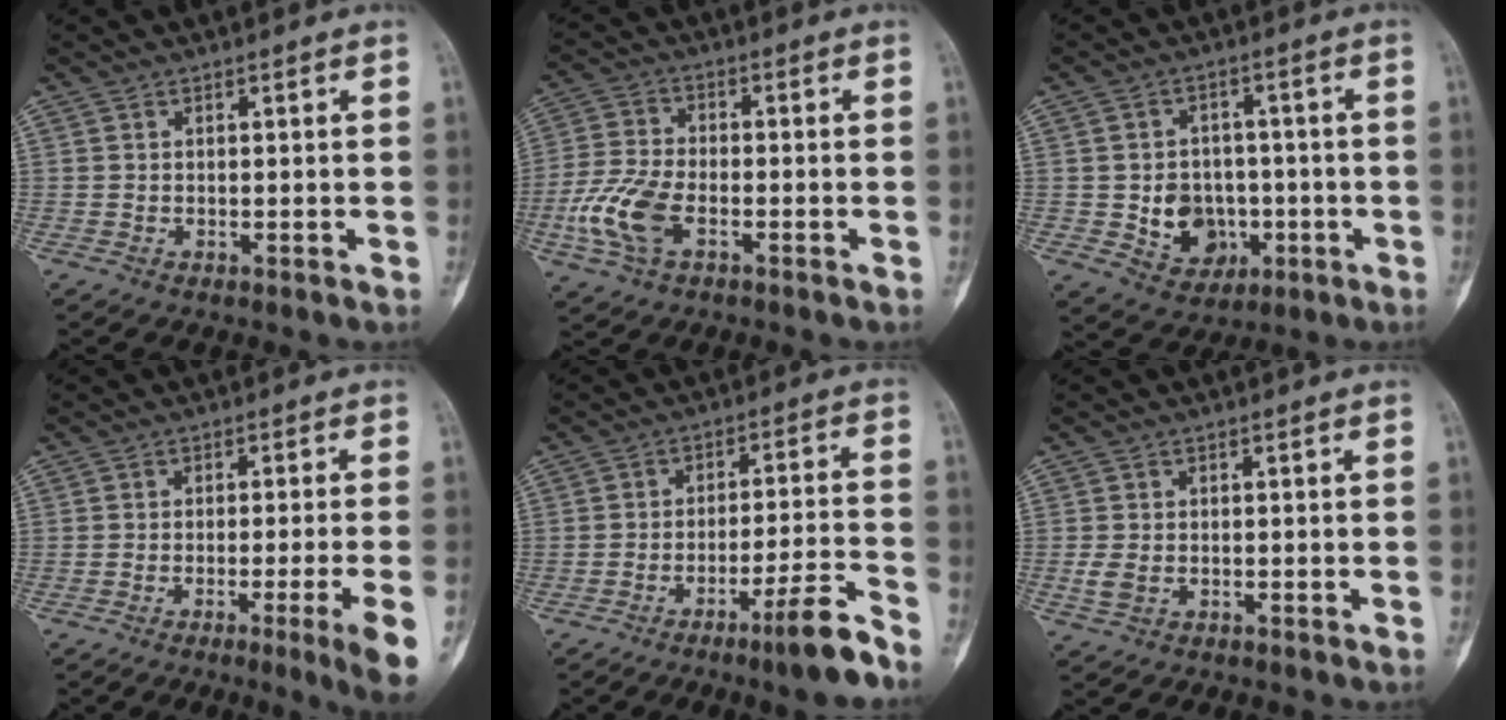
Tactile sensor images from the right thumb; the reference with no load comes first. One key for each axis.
{"total": 10.2, "fx": -3.7, "fy": 5.5, "fz": 7.8, "tx": -0.182, "ty": 0.011, "tz": -0.075}
{"total": 9.2, "fx": -1.8, "fy": 7.7, "fz": 4.7, "tx": -0.030, "ty": 0.012, "tz": -0.018}
{"total": 7.8, "fx": -3.5, "fy": -1.0, "fz": 6.9, "tx": -0.100, "ty": -0.005, "tz": -0.055}
{"total": 9.4, "fx": -6.7, "fy": 0.1, "fz": 6.5, "tx": -0.099, "ty": 0.046, "tz": -0.110}
{"total": 2.3, "fx": -0.6, "fy": 1.5, "fz": 1.7, "tx": -0.041, "ty": 0.002, "tz": -0.013}